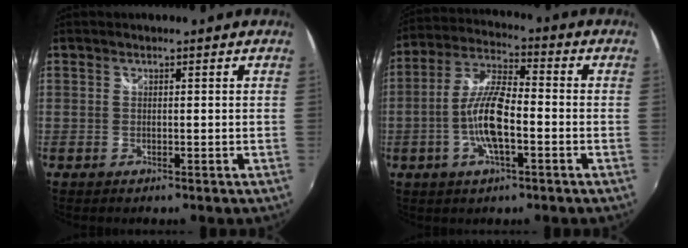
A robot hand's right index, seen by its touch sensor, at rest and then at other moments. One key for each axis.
{"total": 10.8, "fx": -3.0, "fy": 3.2, "fz": 9.9, "tx": -0.205, "ty": 0.005, "tz": -0.059}